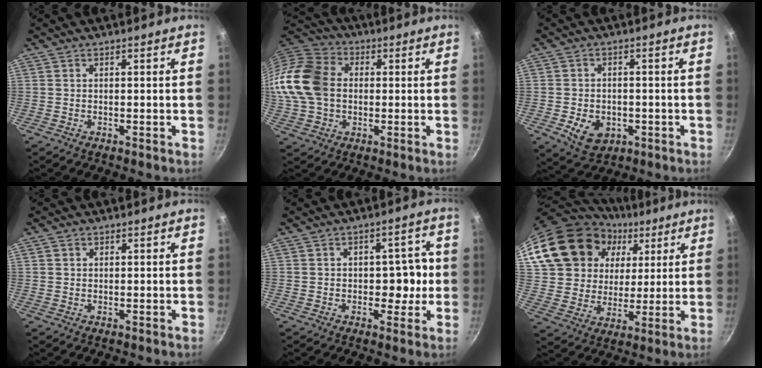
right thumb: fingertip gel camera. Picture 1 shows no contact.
{"total": 17.3, "force": [0.7, 13.3, 11.0], "torque": [-0.212, 0.027, 0.003]}
{"total": 7.6, "force": [-2.2, 5.7, 4.6], "torque": [-0.060, 0.002, -0.024]}
{"total": 1.2, "force": [0.5, 1.0, 0.4], "torque": [-0.005, 0.002, 0.006]}
{"total": 6.2, "force": [-0.5, 4.5, 4.2], "torque": [-0.005, 0.014, -0.008]}
{"total": 23.1, "force": [10.6, 17.2, 11.4], "torque": [-0.200, 0.002, 0.198]}